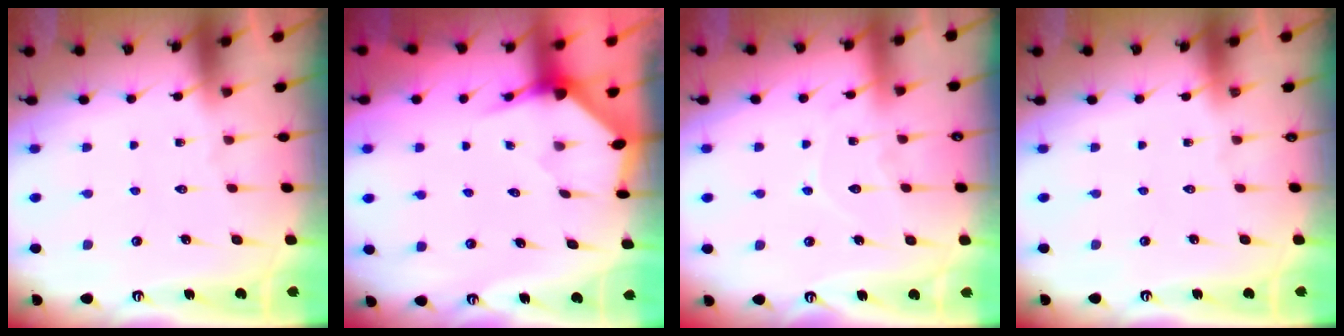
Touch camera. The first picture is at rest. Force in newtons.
{"total": 3.3, "press": 3.3, "slide": 0.1}
{"total": 8.4, "press": 8.4, "slide": 0.8}
{"total": 0.0}